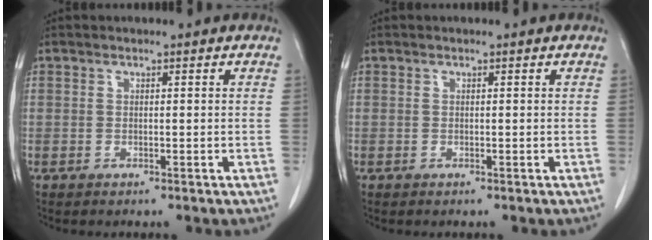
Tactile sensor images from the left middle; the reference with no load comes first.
{"total": 0.0}